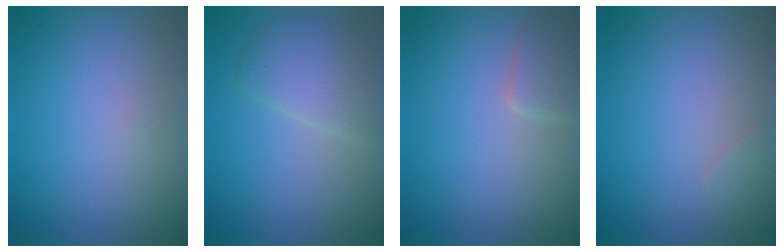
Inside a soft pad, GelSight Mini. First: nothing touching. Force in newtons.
{"total": 3.2, "press": 3.2, "slide": 0.2}
{"total": 1.9, "press": 1.9, "slide": 0.1}
{"total": 0.5, "press": 0.5, "slide": 0.1}